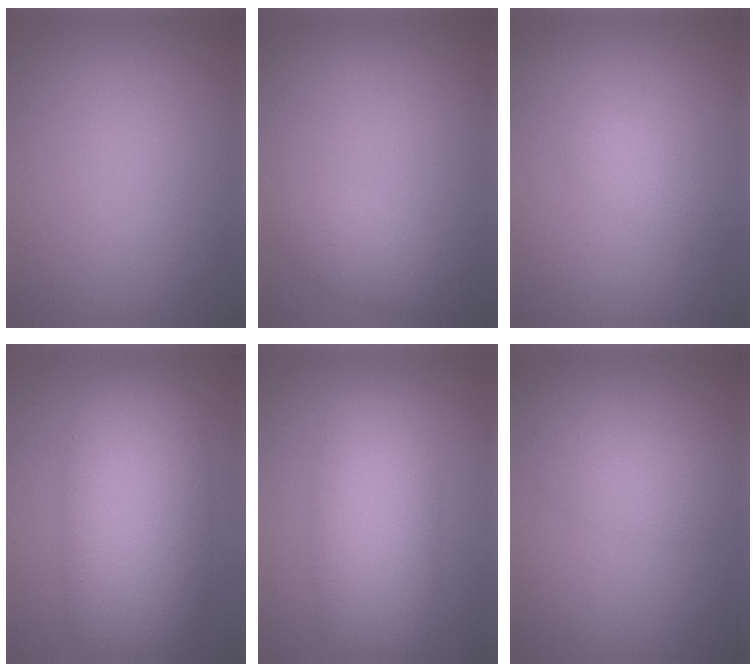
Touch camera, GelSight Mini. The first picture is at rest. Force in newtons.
{"total": 1.9, "press": 1.9, "slide": 0.1}
{"total": 1.5, "press": 1.5, "slide": 0.0}
{"total": 11.7, "press": 11.7, "slide": 0.6}
{"total": 6.4, "press": 6.4, "slide": 0.5}
{"total": 2.7, "press": 2.7, "slide": 0.2}